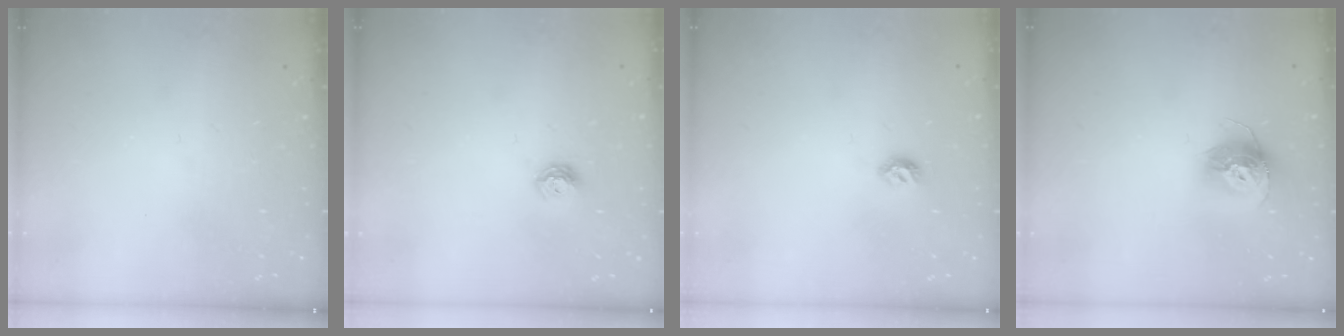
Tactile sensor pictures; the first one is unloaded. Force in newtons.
{"total": 5.2, "press": 5.2, "slide": 0.5}
{"total": 5.5, "press": 5.4, "slide": 1.2}
{"total": 13.5, "press": 13.4, "slide": 1.2}